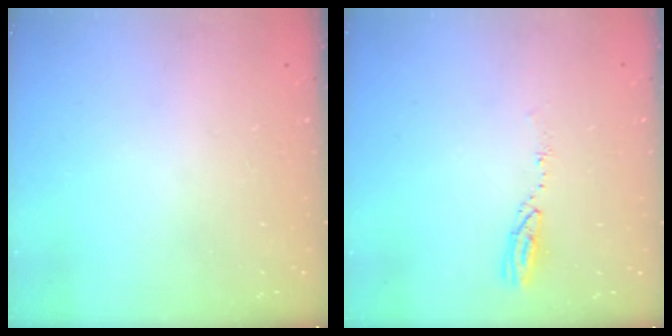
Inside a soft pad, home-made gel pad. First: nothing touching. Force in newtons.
{"total": 4.0, "press": 4.0, "slide": 0.3}